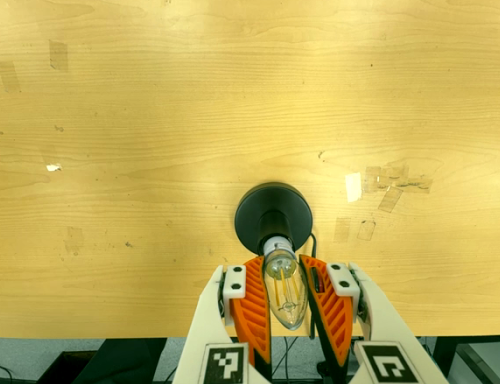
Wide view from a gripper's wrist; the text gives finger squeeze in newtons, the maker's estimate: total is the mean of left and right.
{"total": 16.4, "left": 16.8, "right": 16.0}